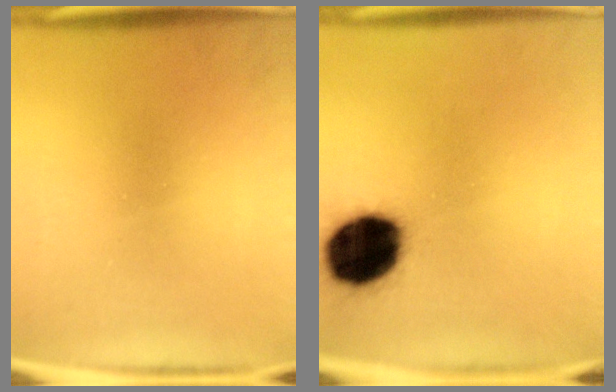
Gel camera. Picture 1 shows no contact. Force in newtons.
{"total": 19.2}